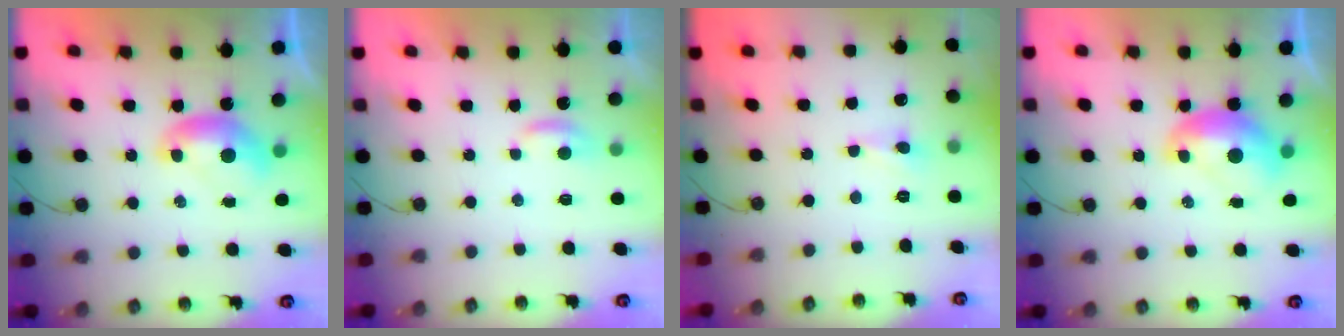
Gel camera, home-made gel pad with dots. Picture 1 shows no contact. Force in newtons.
{"total": 2.3, "press": 2.3, "slide": 0.4}
{"total": 2.2, "press": 2.1, "slide": 0.7}
{"total": 2.1, "press": 2.1, "slide": 0.3}